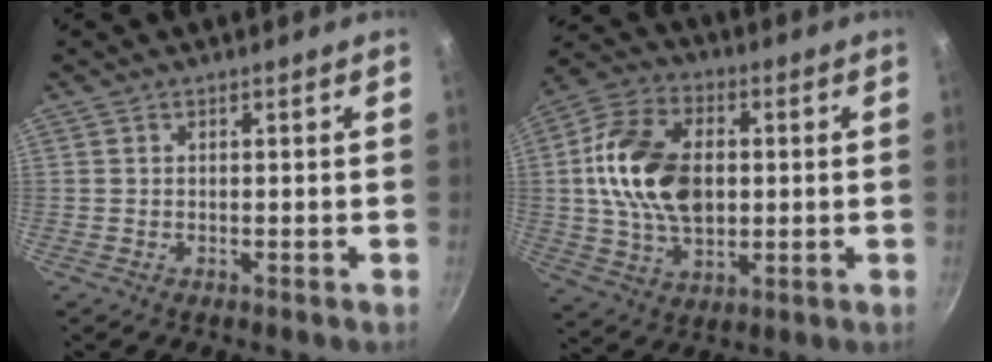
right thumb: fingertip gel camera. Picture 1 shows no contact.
{"total": 18.0, "force": [1.4, 11.9, 13.5], "torque": [-0.227, 0.010, 0.019]}